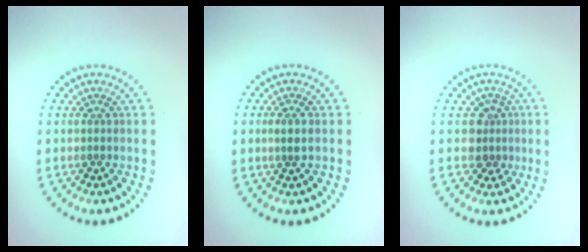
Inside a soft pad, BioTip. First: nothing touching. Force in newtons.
{"total": 1.4, "press": 1.2, "slide": 0.8}
{"total": 2.2, "press": 1.8, "slide": 1.3}